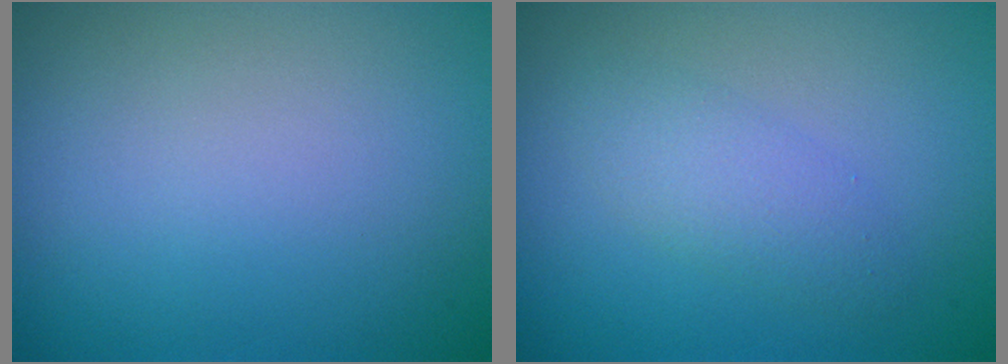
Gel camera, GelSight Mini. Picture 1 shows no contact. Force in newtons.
{"total": 2.4, "press": 2.4, "slide": 0.1}